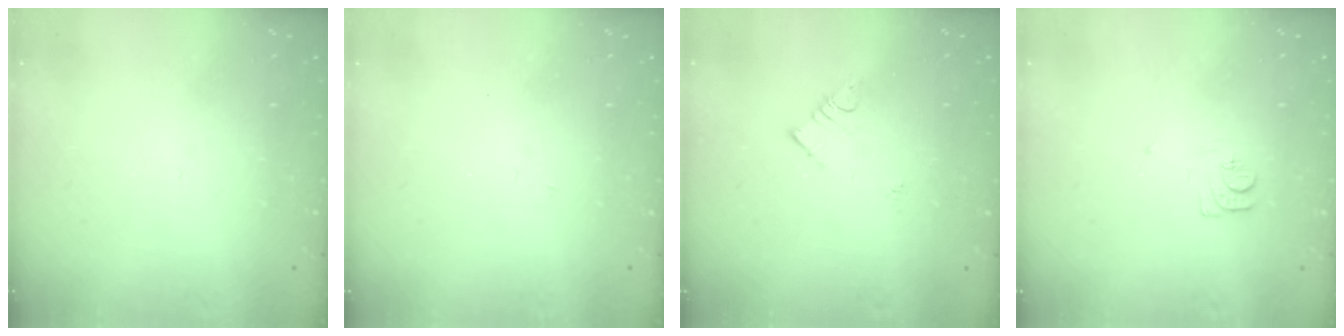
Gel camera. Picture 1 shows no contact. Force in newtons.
{"total": 2.7, "press": 2.7, "slide": 0.3}
{"total": 5.2, "press": 5.2, "slide": 0.2}
{"total": 5.9, "press": 5.9, "slide": 0.5}